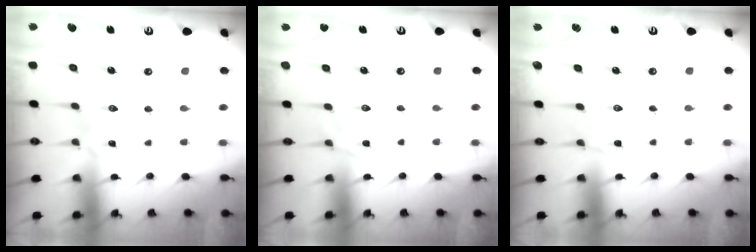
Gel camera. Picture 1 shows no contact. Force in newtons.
{"total": 1.9, "press": 1.9, "slide": 0.4}
{"total": 1.4, "press": 1.3, "slide": 0.2}